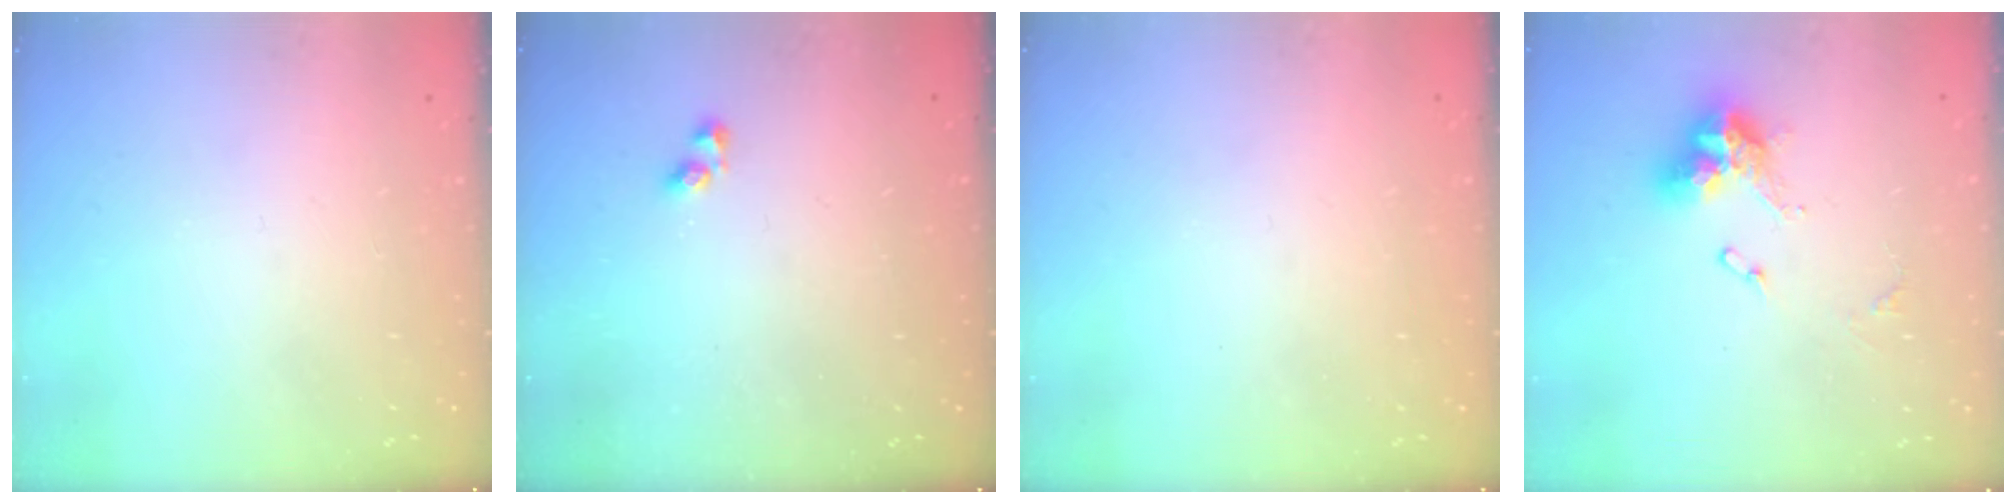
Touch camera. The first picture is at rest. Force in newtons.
{"total": 2.9, "press": 2.9, "slide": 0.6}
{"total": 0.7, "press": 0.6, "slide": 0.4}
{"total": 11.5, "press": 11.4, "slide": 1.4}